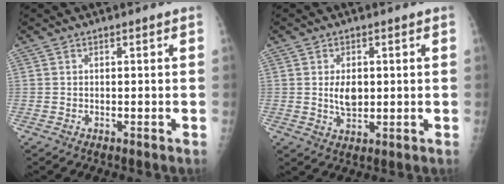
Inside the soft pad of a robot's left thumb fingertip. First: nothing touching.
{"total": 4.8, "force": [0.5, 3.0, 3.7], "torque": [-0.054, -0.007, 0.013]}